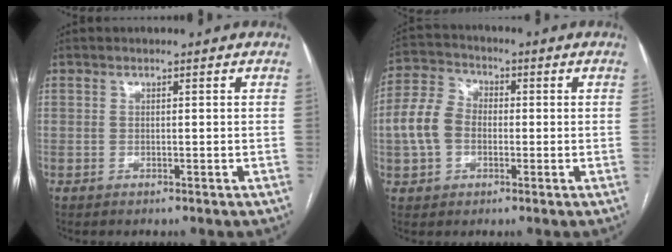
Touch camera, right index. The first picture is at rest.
{"total": 7.9, "force": [-0.9, 6.0, 5.1], "torque": [-0.132, 0.029, -0.022]}